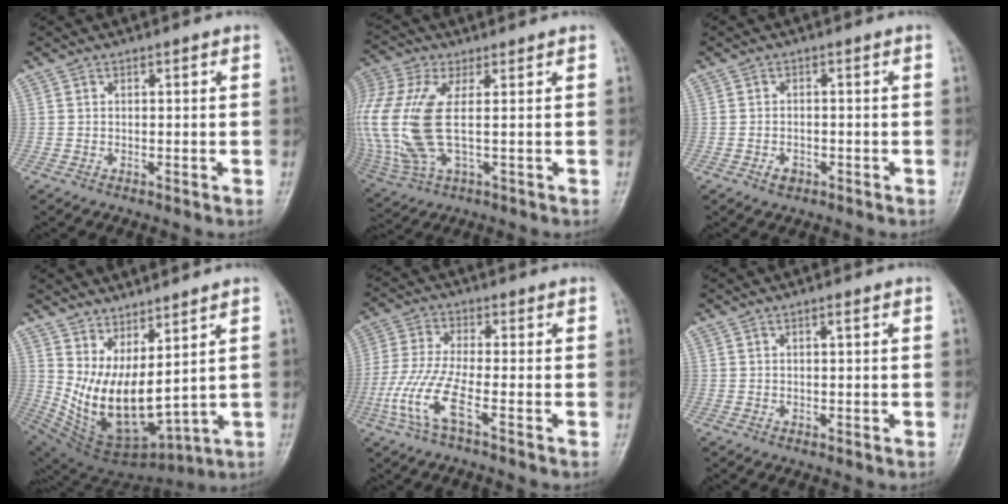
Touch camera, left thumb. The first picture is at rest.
{"total": 18.3, "force": [1.1, 8.2, 16.4], "torque": [-0.424, -0.002, 0.026]}
{"total": 2.1, "force": [-1.1, 1.3, 1.1], "torque": [-0.016, 0.007, -0.015]}
{"total": 14.2, "force": [4.5, 5.7, 12.2], "torque": [-0.212, -0.057, 0.113]}
{"total": 8.3, "force": [-3.5, 1.3, 7.5], "torque": [-0.195, 0.011, -0.077]}
{"total": 0.8, "force": [0.3, 0.1, 0.7], "torque": [-0.013, 0.002, 0.004]}